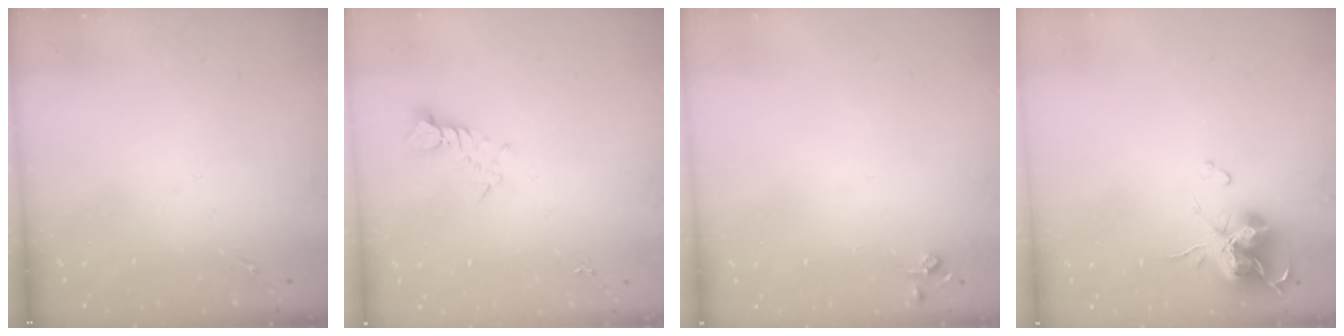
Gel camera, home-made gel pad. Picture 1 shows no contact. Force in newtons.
{"total": 3.1, "press": 3.1, "slide": 0.1}
{"total": 3.8, "press": 3.8, "slide": 0.5}
{"total": 15.2, "press": 15.1, "slide": 2.0}